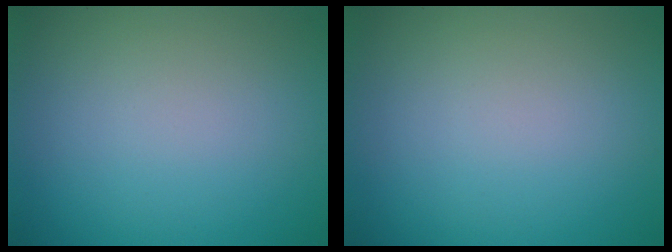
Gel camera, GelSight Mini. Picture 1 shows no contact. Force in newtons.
{"total": 0.0}